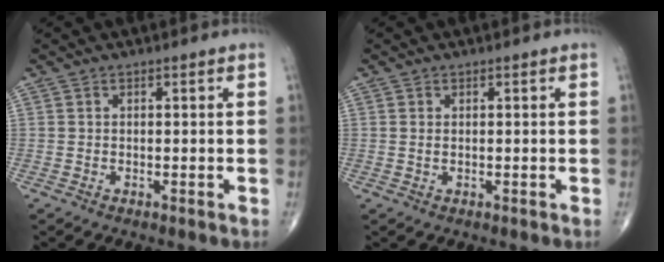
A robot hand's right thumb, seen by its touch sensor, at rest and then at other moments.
{"total": 0.5, "force": [0.2, 0.2, 0.5], "torque": [-0.011, 0.003, 0.006]}